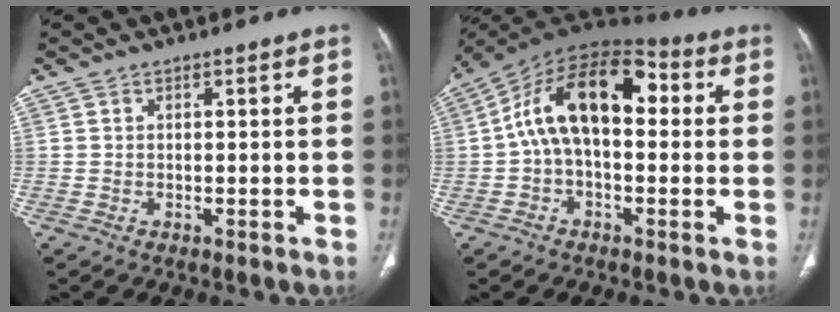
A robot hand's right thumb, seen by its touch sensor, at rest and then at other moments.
{"total": 16.1, "force": [1.7, 9.1, 13.2], "torque": [-0.209, 0.051, 0.018]}